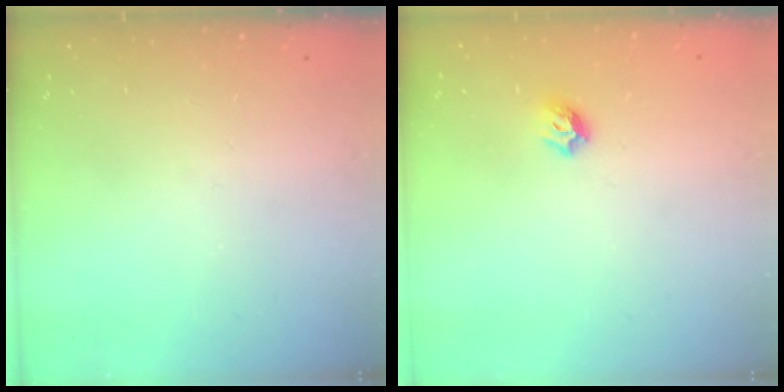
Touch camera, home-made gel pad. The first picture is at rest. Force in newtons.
{"total": 5.2, "press": 5.1, "slide": 0.9}